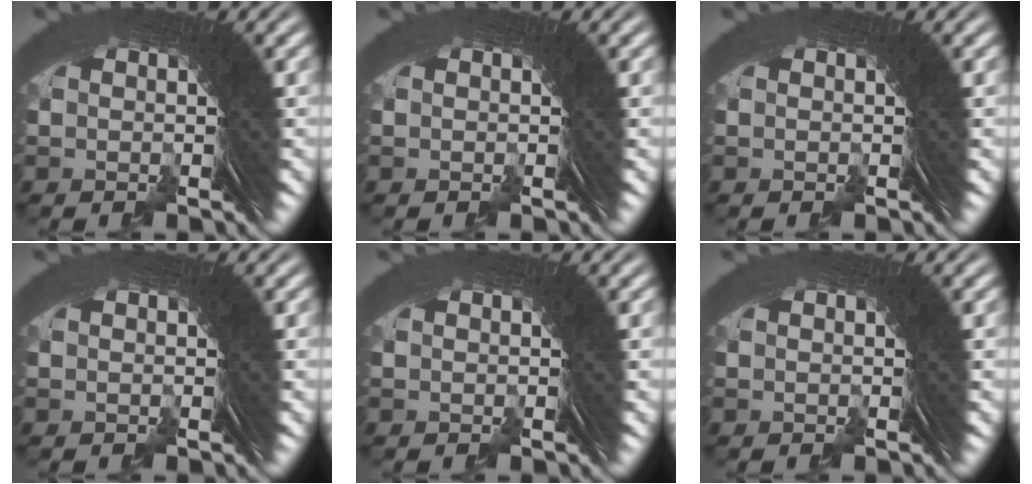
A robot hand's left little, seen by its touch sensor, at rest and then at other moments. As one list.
[{"total": 0.0}, {"total": 0.0}, {"total": 0.0}, {"total": 0.0}, {"total": 0.0}]